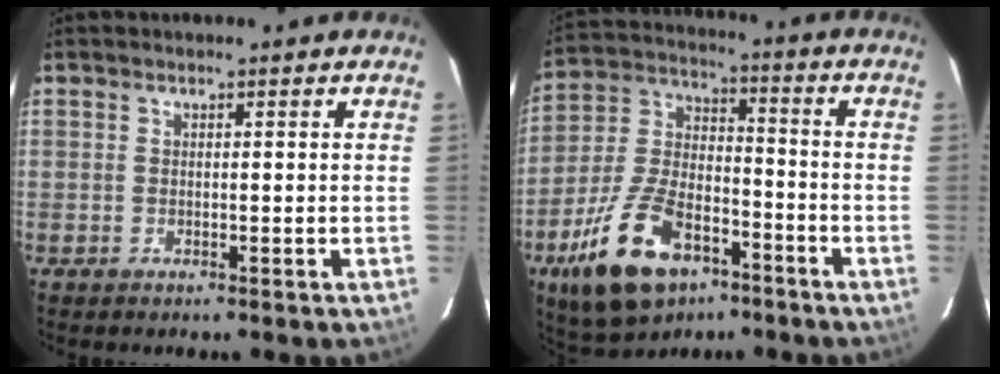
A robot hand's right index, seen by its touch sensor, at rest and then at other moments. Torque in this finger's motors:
{"motor_torque": [1.10, -1.04, 0.91, 0.19]}